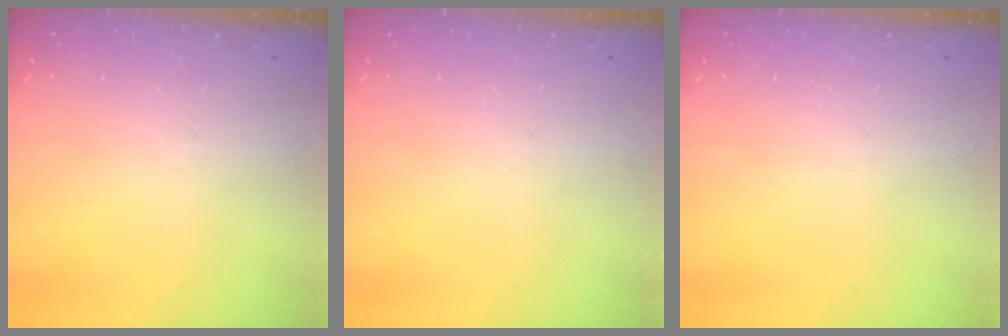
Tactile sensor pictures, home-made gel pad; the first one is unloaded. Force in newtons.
{"total": 0.0}
{"total": 0.0}